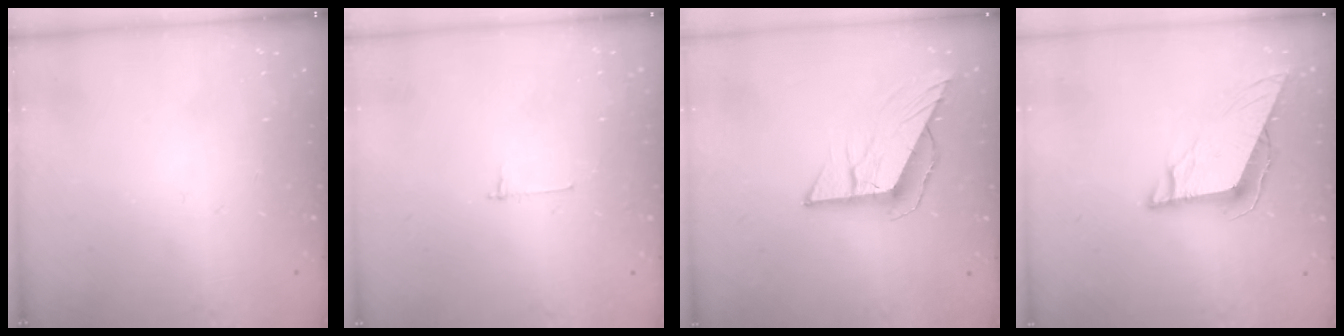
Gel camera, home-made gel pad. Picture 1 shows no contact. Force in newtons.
{"total": 2.7, "press": 2.7, "slide": 0.3}
{"total": 8.7, "press": 8.7, "slide": 0.3}
{"total": 9.0, "press": 8.9, "slide": 1.5}